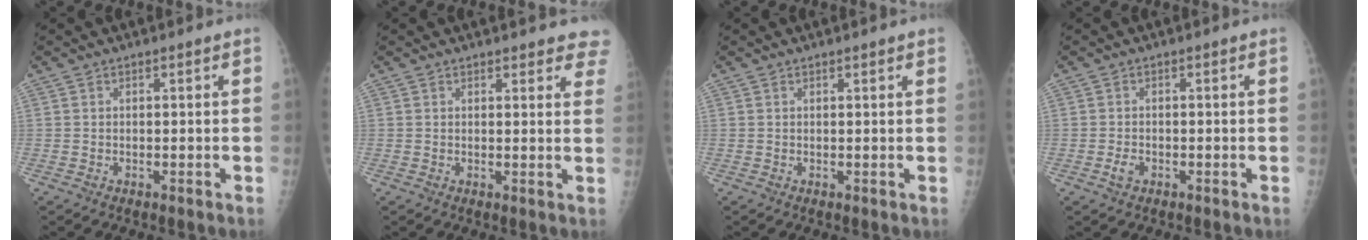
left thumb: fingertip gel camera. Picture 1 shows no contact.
{"total": 7.6, "force": [6.6, 2.2, 3.1], "torque": [0.001, -0.021, 0.060]}
{"total": 1.5, "force": [1.1, 0.0, 1.0], "torque": [-0.010, 0.003, 0.014]}
{"total": 1.6, "force": [-0.7, 1.0, 1.0], "torque": [-0.023, 0.004, -0.013]}